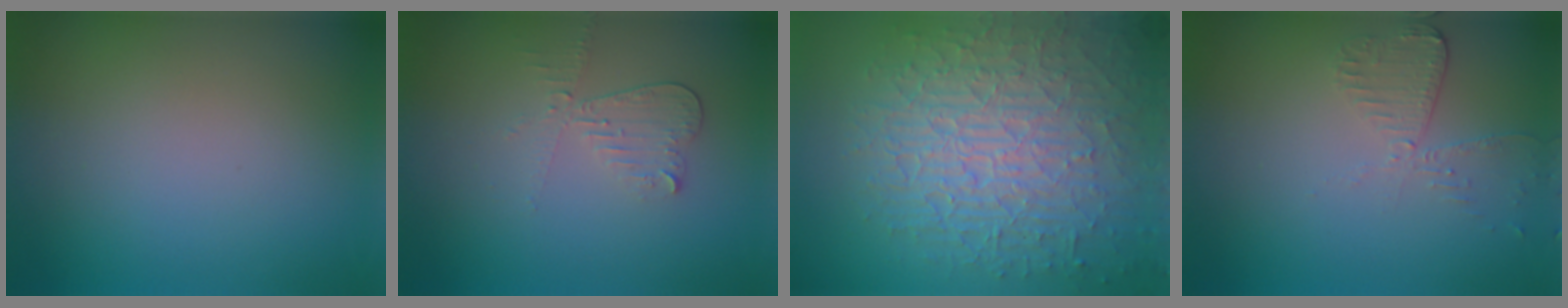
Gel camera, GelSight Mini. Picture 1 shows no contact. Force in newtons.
{"total": 2.0, "press": 1.9, "slide": 0.7}
{"total": 10.0, "press": 6.7, "slide": 7.4}
{"total": 2.5, "press": 2.3, "slide": 1.2}